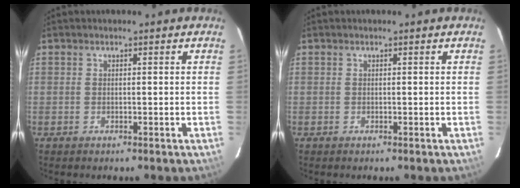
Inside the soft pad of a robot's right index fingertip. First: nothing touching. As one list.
[{"total": 0.0}]